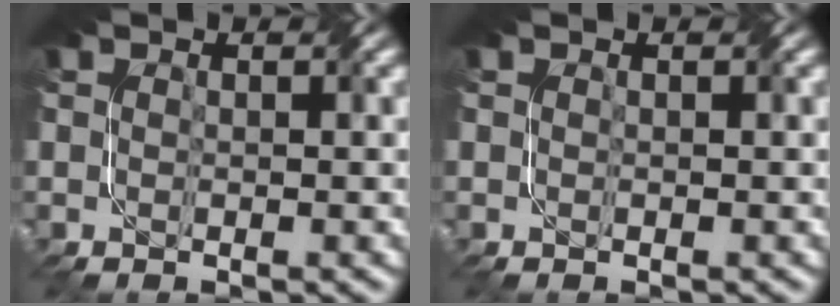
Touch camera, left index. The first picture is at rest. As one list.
[{"total": 0.8, "force": [-0.6, -0.3, -0.5], "torque": [0.009, 0.000, -0.003]}]